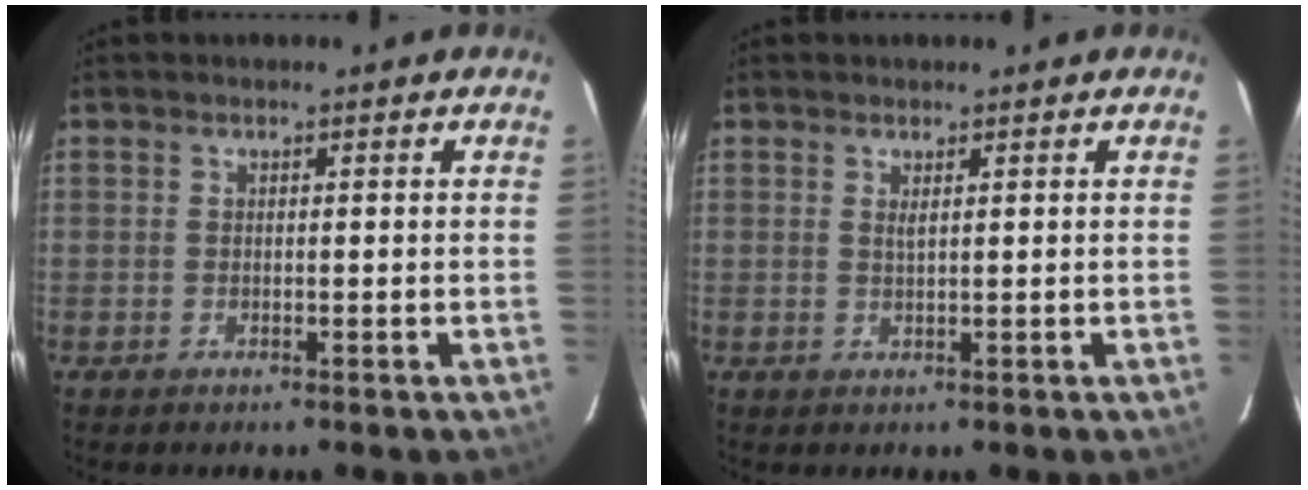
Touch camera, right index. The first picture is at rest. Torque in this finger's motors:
{"motor_torque": [-0.11, 0.12, -0.01, 0.02]}